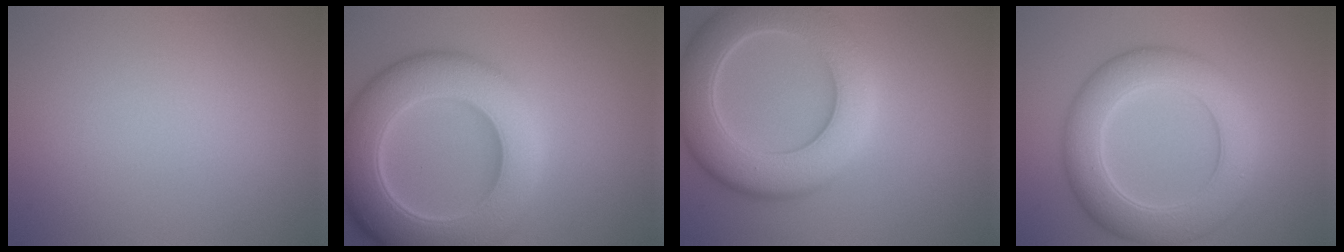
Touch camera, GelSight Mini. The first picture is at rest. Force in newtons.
{"total": 11.7, "press": 11.7, "slide": 0.2}
{"total": 9.3, "press": 9.3, "slide": 0.5}
{"total": 7.7, "press": 7.7, "slide": 0.3}